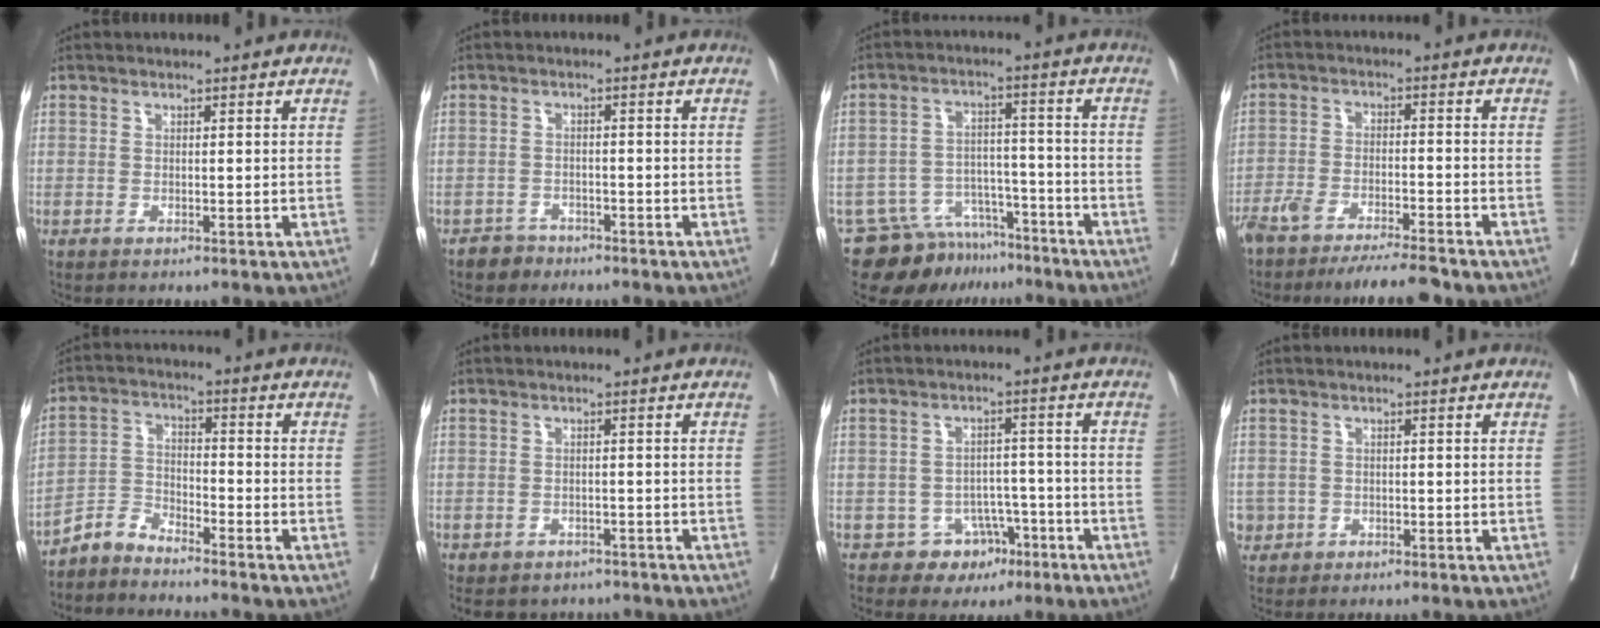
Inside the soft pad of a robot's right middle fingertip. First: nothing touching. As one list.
[{"total": 2.3, "force": [-1.8, 1.4, -0.1], "torque": [0.001, 0.008, -0.031]}, {"total": 11.0, "force": [-9.3, 5.4, 2.1], "torque": [-0.022, 0.027, -0.146]}, {"total": 10.8, "force": [-9.4, 0.9, 5.3], "torque": [-0.078, -0.016, -0.149]}, {"total": 4.4, "force": [-4.4, 0.4, 0.0], "torque": [0.003, 0.002, -0.085]}, {"total": 7.0, "force": [-5.8, 3.9, 0.9], "torque": [-0.004, 0.005, -0.071]}, {"total": 5.1, "force": [-2.8, 4.2, 0.6], "torque": [0.011, 0.018, -0.035]}, {"total": 1.9, "force": [-0.6, 1.8, 0.1], "torque": [0.008, 0.010, -0.009]}]